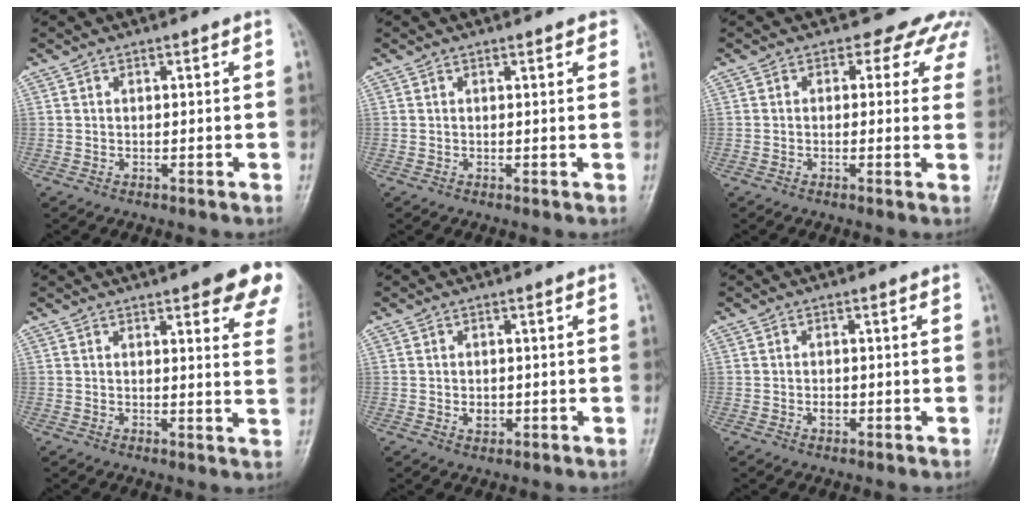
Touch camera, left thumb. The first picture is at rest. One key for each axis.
{"total": 1.6, "fx": 1.1, "fy": 0.6, "fz": 1.0, "tx": -0.006, "ty": 0.000, "tz": 0.009}
{"total": 6.5, "fx": 4.7, "fy": 4.3, "fz": 1.5, "tx": 0.024, "ty": -0.010, "tz": 0.025}
{"total": 13.4, "fx": 8.7, "fy": 3.8, "fz": 9.5, "tx": -0.085, "ty": -0.032, "tz": 0.086}
{"total": 2.1, "fx": -0.3, "fy": 1.6, "fz": 1.3, "tx": -0.011, "ty": 0.001, "tz": 0.000}
{"total": 1.5, "fx": -0.4, "fy": 1.1, "fz": 1.0, "tx": -0.010, "ty": 0.003, "tz": -0.006}